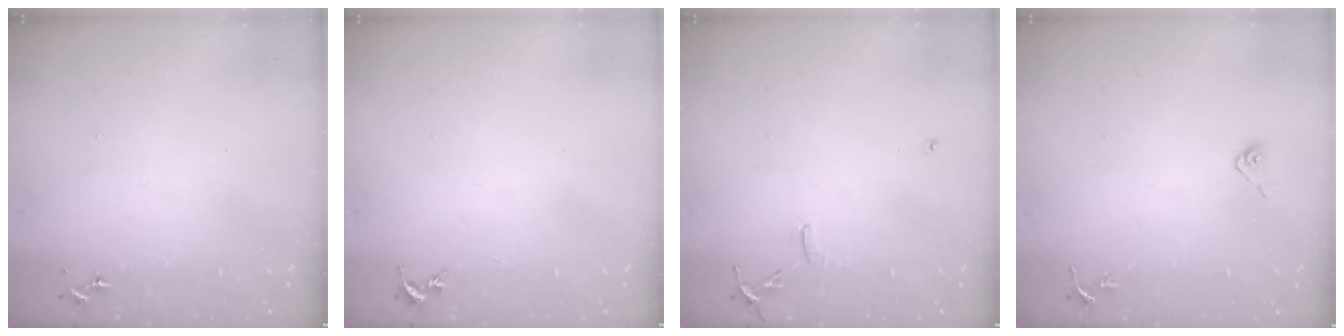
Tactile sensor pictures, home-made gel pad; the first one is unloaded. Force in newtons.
{"total": 0.0}
{"total": 6.2, "press": 6.1, "slide": 0.7}
{"total": 5.0, "press": 4.4, "slide": 2.3}